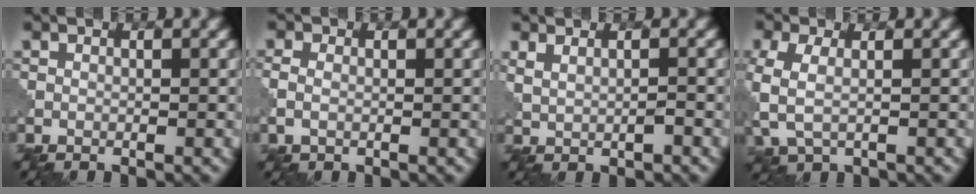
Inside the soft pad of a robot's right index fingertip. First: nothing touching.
{"total": 1.7, "force": [-0.2, 1.2, 1.1], "torque": [-0.027, 0.002, -0.008]}
{"total": 1.6, "force": [0.7, 0.9, 1.2], "torque": [-0.029, -0.003, 0.017]}
{"total": 4.4, "force": [-0.5, 2.7, 3.5], "torque": [-0.099, -0.002, -0.011]}